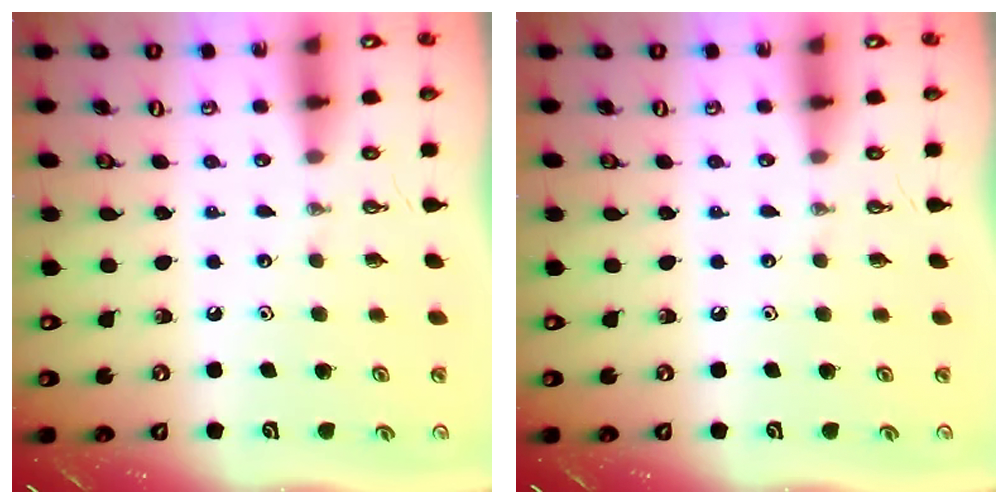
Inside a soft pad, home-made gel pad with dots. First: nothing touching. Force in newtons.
{"total": 0.0}